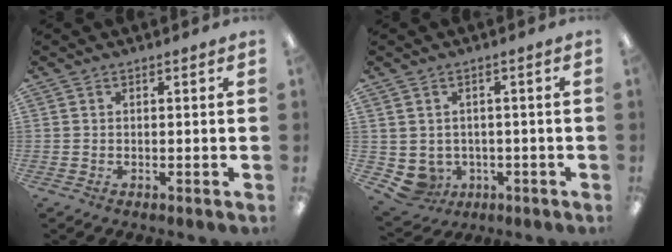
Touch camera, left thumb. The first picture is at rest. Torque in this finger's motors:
{"motor_torque": [-0.04, 0.04, 0.12, 0.15, 0.00]}